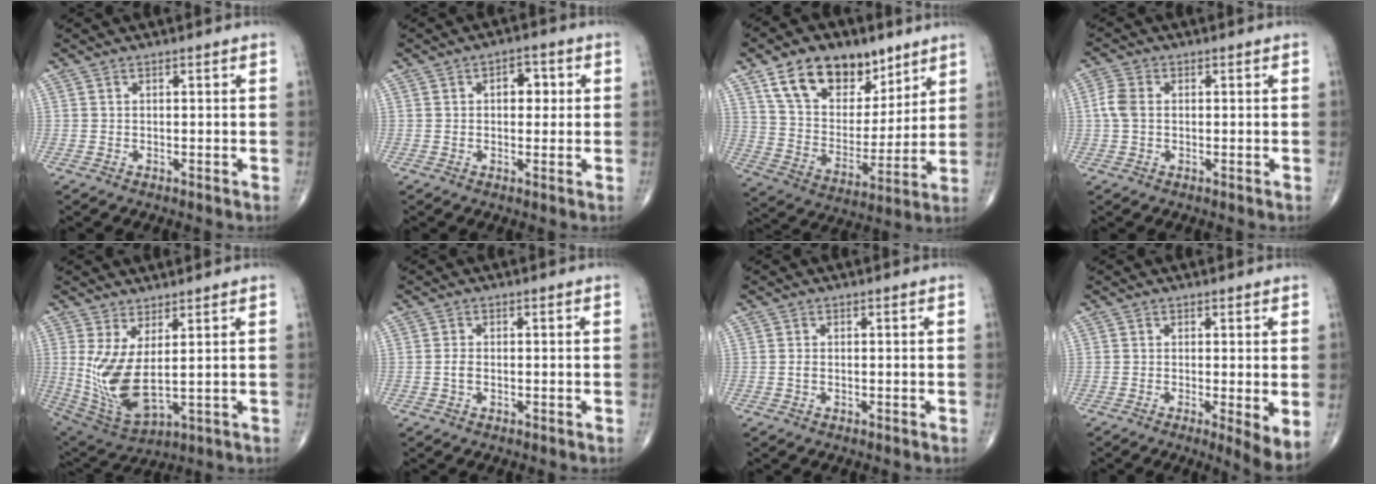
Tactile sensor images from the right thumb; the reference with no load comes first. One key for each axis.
{"total": 4.2, "fx": 0.7, "fy": 2.7, "fz": 3.1, "tx": -0.022, "ty": 0.006, "tz": 0.006}
{"total": 18.9, "fx": 11.3, "fy": 11.4, "fz": 10.0, "tx": -0.122, "ty": -0.043, "tz": 0.199}
{"total": 3.7, "fx": 0.1, "fy": 2.5, "fz": 2.7, "tx": -0.067, "ty": 0.009, "tz": -0.004}
{"total": 11.7, "fx": 1.7, "fy": 4.5, "fz": 10.7, "tx": -0.232, "ty": -0.030, "tz": 0.054}
{"total": 1.6, "fx": -0.3, "fy": 1.0, "fz": 1.3, "tx": -0.026, "ty": 0.002, "tz": -0.008}
{"total": 0.8, "fx": -0.1, "fy": 0.5, "fz": 0.6, "tx": -0.014, "ty": 0.000, "tz": -0.003}
{"total": 4.9, "fx": -0.4, "fy": 1.1, "fz": 4.8, "tx": -0.078, "ty": -0.017, "tz": -0.011}